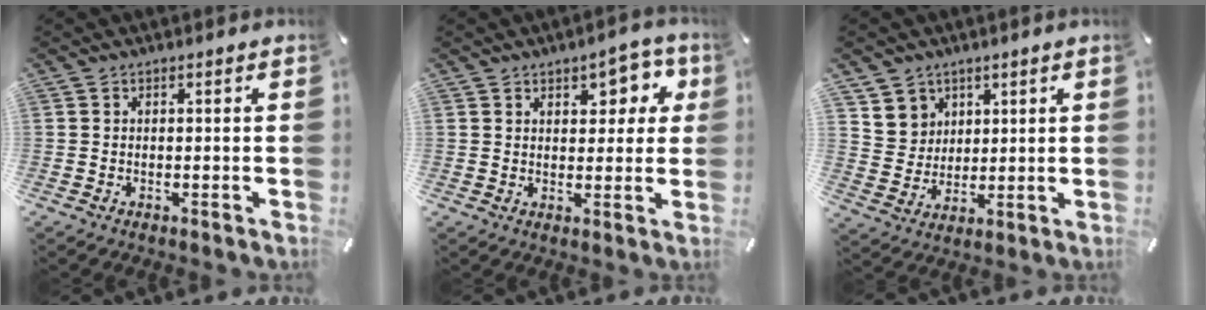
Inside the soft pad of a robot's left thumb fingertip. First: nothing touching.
{"total": 7.2, "force": [3.5, 4.5, 4.4], "torque": [-0.034, -0.015, 0.051]}
{"total": 7.4, "force": [3.9, 6.3, -0.1], "torque": [-0.006, -0.025, 0.074]}